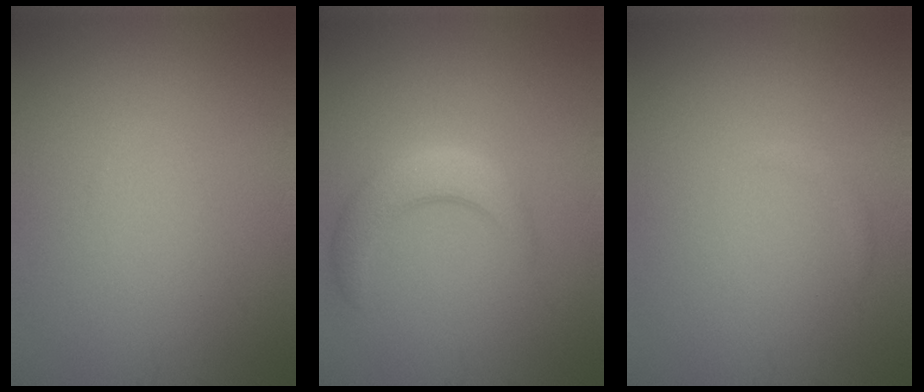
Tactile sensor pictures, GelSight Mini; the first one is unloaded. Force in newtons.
{"total": 3.4, "press": 3.4, "slide": 0.2}
{"total": 0.5, "press": 0.5, "slide": 0.1}